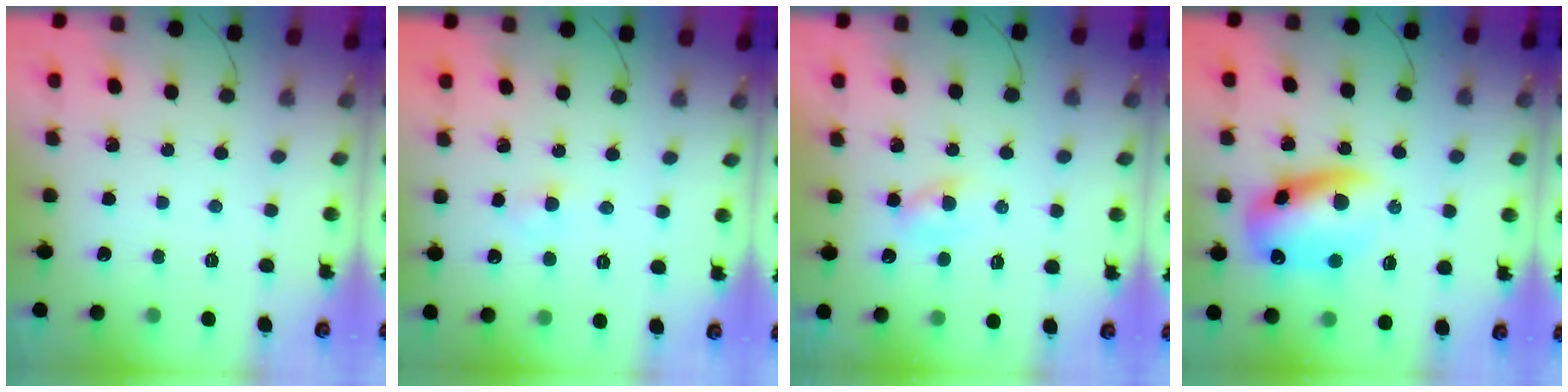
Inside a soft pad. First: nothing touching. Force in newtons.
{"total": 2.1, "press": 1.8, "slide": 0.9}
{"total": 1.6, "press": 1.5, "slide": 0.7}
{"total": 14.3, "press": 13.8, "slide": 3.6}